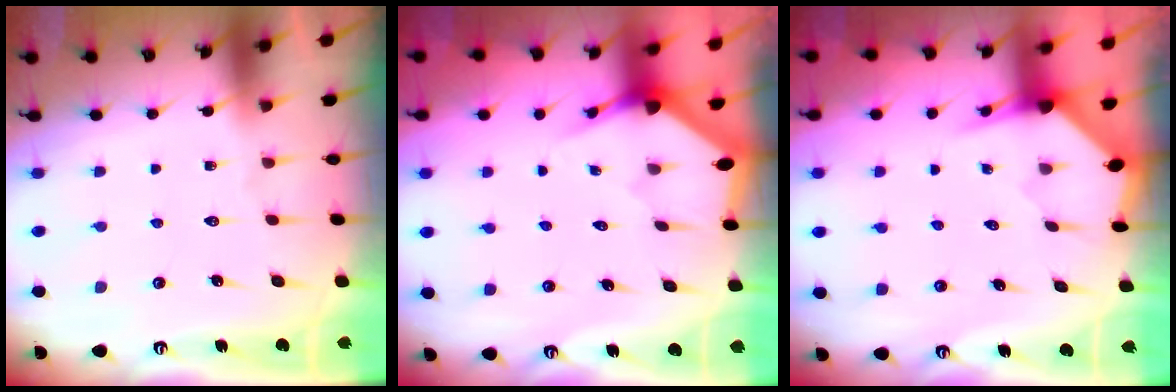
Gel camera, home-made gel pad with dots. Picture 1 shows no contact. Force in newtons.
{"total": 2.8, "press": 2.8, "slide": 0.2}
{"total": 3.2, "press": 3.2, "slide": 0.3}